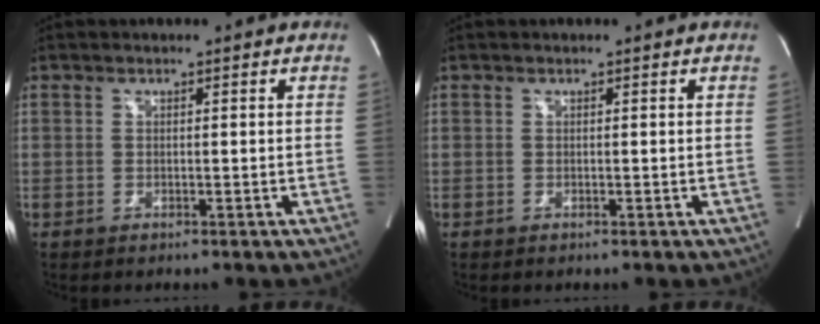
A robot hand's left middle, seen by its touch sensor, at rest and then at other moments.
{"total": 0.0}